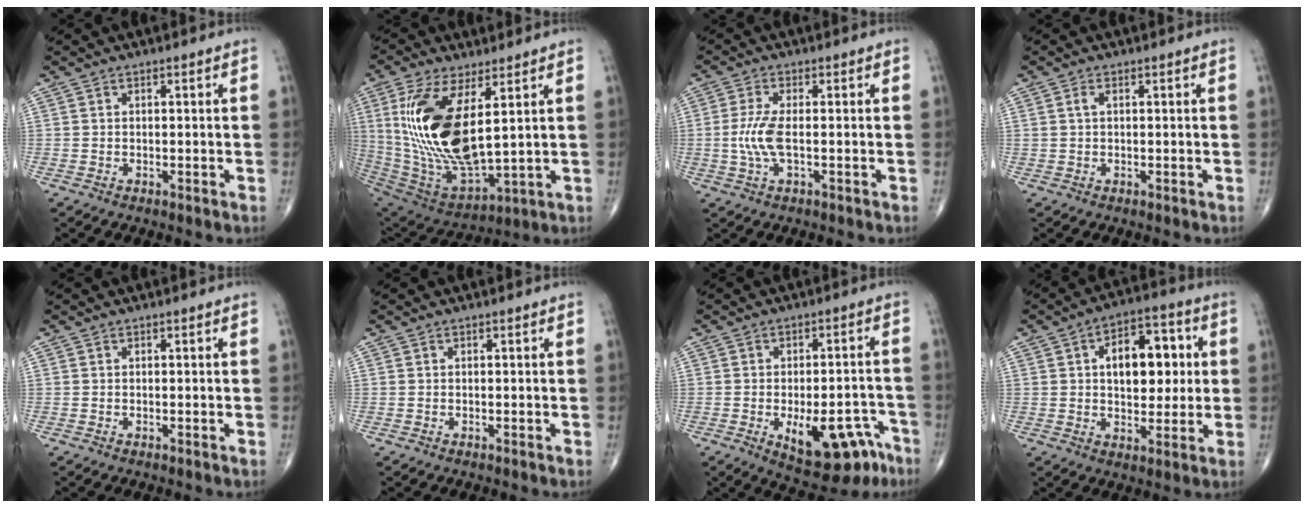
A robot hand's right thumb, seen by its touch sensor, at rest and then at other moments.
{"total": 21.4, "force": [5.1, 8.9, 18.8], "torque": [-0.386, -0.033, 0.112]}
{"total": 5.4, "force": [-0.6, 1.6, 5.1], "torque": [-0.130, 0.000, -0.015]}
{"total": 1.4, "force": [0.4, 0.7, 1.1], "torque": [-0.025, 0.005, 0.011]}
{"total": 0.0}
{"total": 0.0}
{"total": 14.4, "force": [-7.1, 6.7, 10.6], "torque": [-0.117, 0.039, -0.086]}
{"total": 13.3, "force": [2.3, 7.8, 10.5], "torque": [-0.115, 0.012, 0.033]}